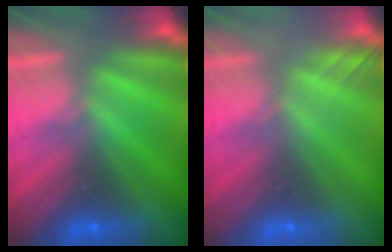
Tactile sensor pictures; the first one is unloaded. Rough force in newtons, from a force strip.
{"total": 2.1}